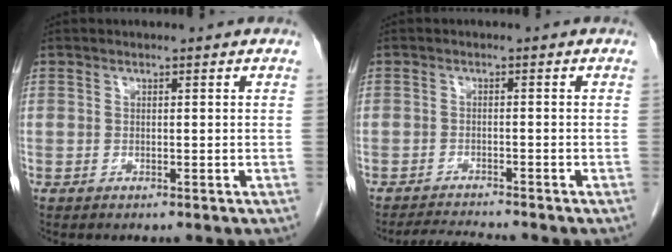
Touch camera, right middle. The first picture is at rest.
{"total": 3.4, "force": [-3.2, -0.9, 0.3], "torque": [-0.010, -0.020, -0.055]}